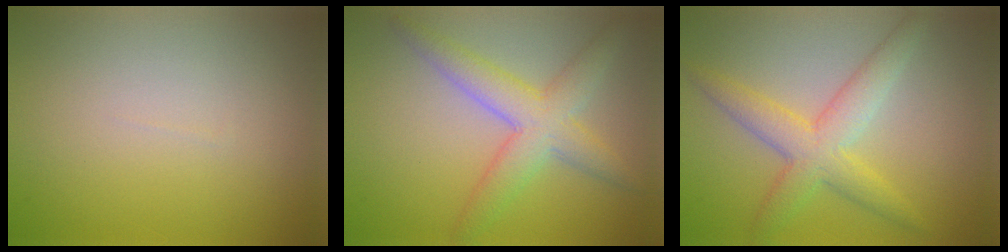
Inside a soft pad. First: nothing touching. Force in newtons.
{"total": 4.9, "press": 4.9, "slide": 0.2}
{"total": 4.6, "press": 4.6, "slide": 0.2}